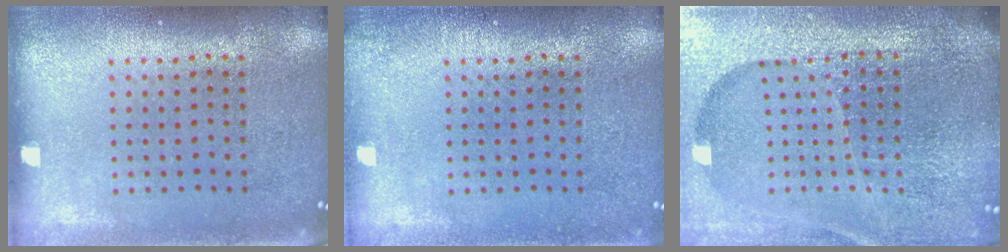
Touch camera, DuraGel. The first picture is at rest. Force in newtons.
{"total": 0.9, "press": 0.9, "slide": 0.1}
{"total": 6.6, "press": 5.8, "slide": 3.2}